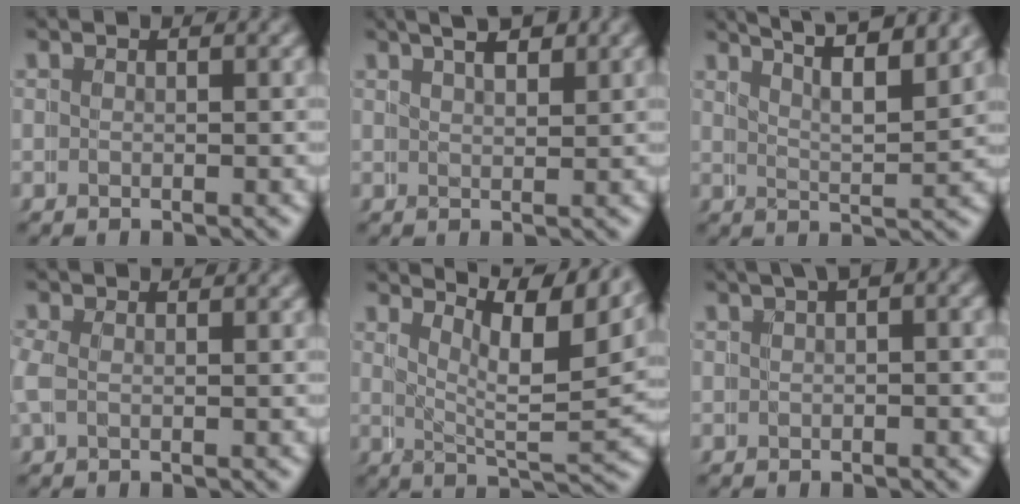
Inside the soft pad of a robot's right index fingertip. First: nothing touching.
{"total": 5.2, "force": [3.3, 2.7, 3.0], "torque": [-0.030, 0.014, 0.039]}
{"total": 6.9, "force": [5.3, 2.1, 3.9], "torque": [-0.056, 0.009, 0.073]}
{"total": 1.2, "force": [-0.4, 1.0, 0.6], "torque": [-0.029, -0.005, -0.005]}
{"total": 7.9, "force": [4.7, 2.7, 5.8], "torque": [-0.087, -0.009, 0.063]}
{"total": 2.3, "force": [0.6, 1.3, 1.8], "torque": [-0.011, 0.018, 0.000]}